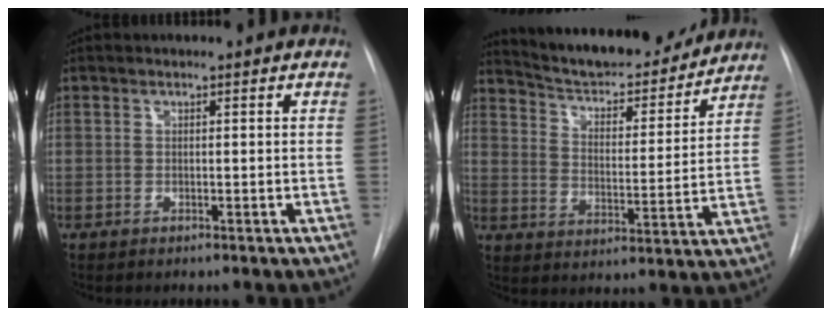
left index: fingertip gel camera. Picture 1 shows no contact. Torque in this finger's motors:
{"motor_torque": [0.01, -0.81, 0.41, 0.08]}